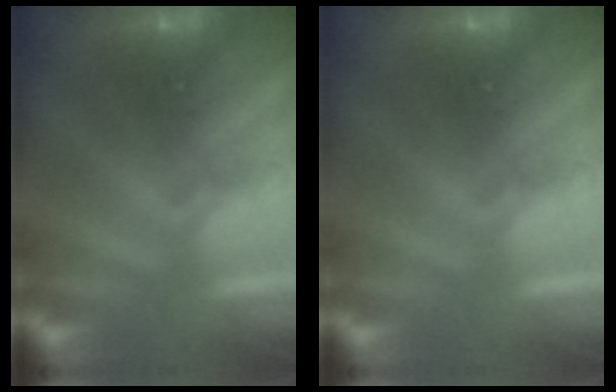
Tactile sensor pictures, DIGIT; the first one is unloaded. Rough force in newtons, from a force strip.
{"total": 0.0}